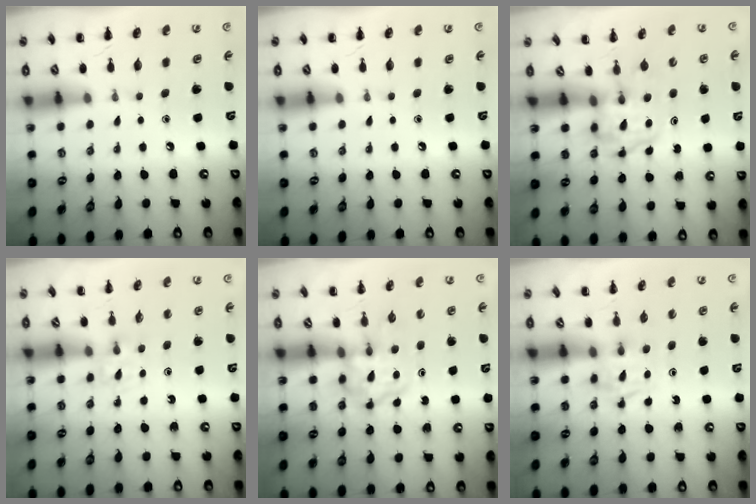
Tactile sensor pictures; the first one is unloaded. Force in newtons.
{"total": 0.0}
{"total": 3.9, "press": 3.8, "slide": 0.6}
{"total": 3.7, "press": 3.5, "slide": 1.1}
{"total": 3.8, "press": 3.8, "slide": 0.4}
{"total": 2.5, "press": 2.3, "slide": 1.0}